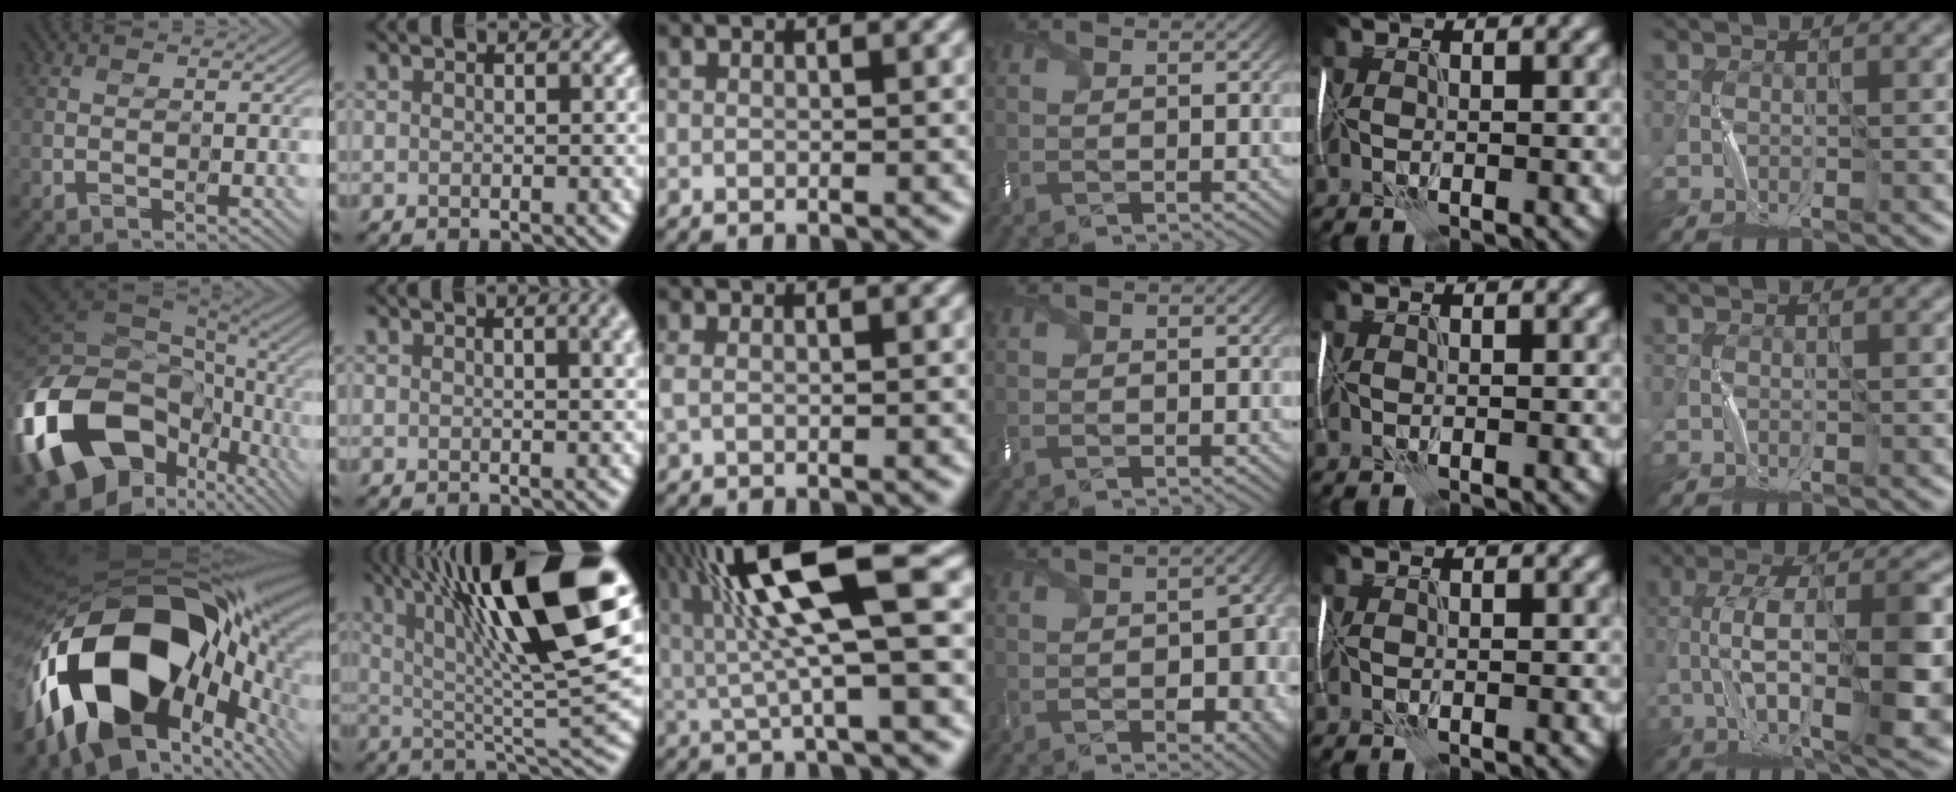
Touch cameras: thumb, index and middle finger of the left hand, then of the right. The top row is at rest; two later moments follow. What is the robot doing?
{"motion": "wrap", "object": "thread"}